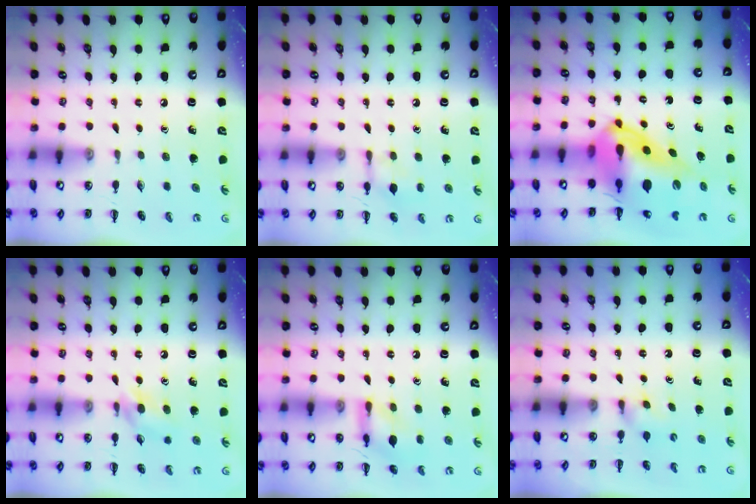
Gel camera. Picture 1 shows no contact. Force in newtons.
{"total": 8.4, "press": 8.3, "slide": 1.6}
{"total": 19.0, "press": 18.1, "slide": 6.0}
{"total": 6.5, "press": 6.3, "slide": 1.8}
{"total": 11.3, "press": 11.2, "slide": 0.9}
{"total": 2.3, "press": 2.1, "slide": 0.9}